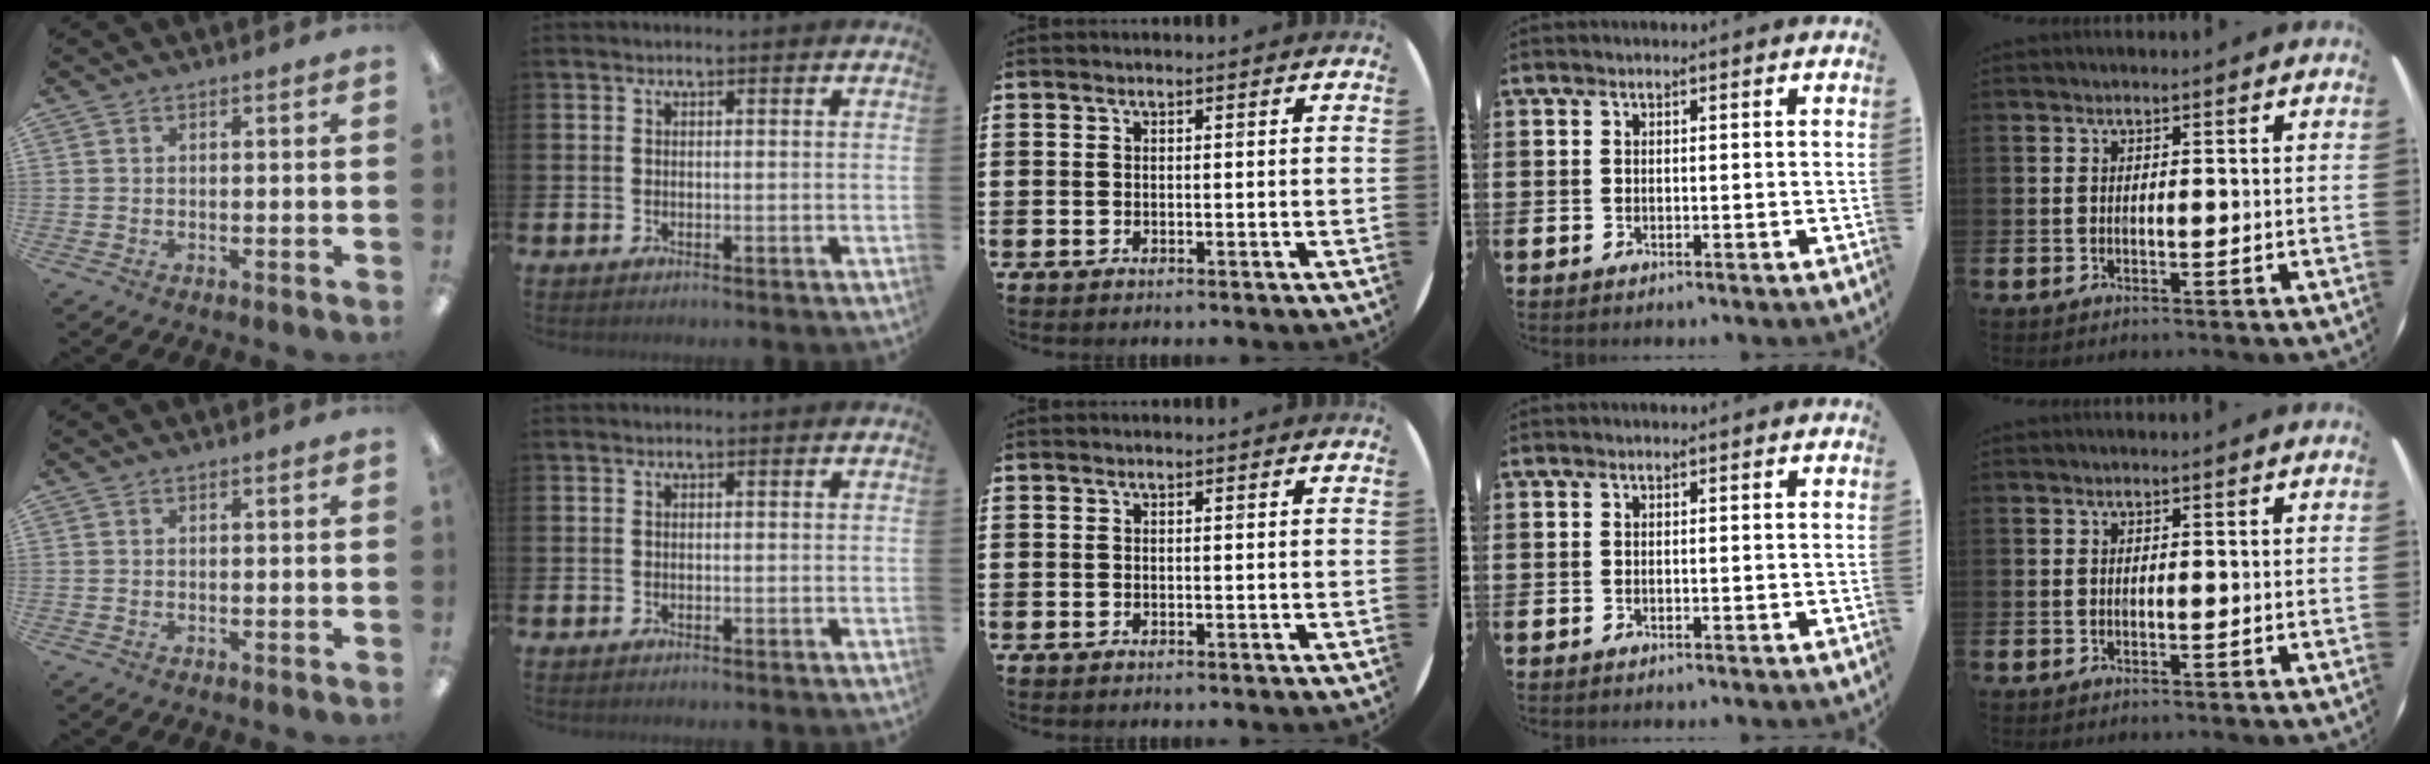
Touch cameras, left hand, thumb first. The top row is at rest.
{}